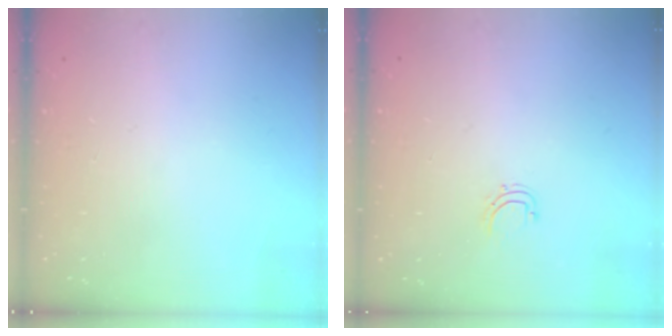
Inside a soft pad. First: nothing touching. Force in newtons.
{"total": 3.8, "press": 3.8, "slide": 0.3}